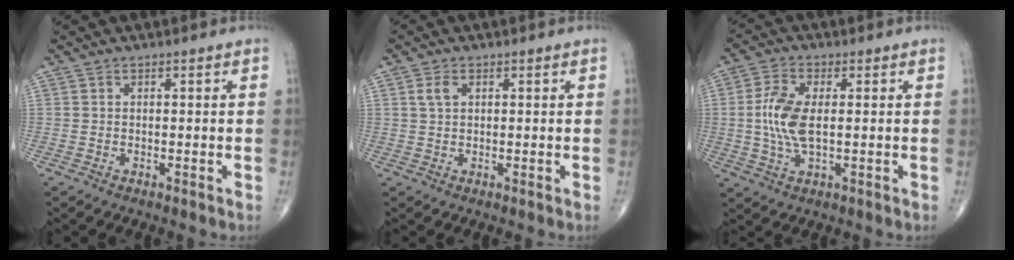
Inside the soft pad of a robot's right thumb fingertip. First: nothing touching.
{"total": 2.3, "force": [0.8, 1.5, 1.6], "torque": [-0.032, 0.006, 0.017]}
{"total": 8.4, "force": [0.3, 3.9, 7.4], "torque": [-0.165, 0.001, 0.005]}